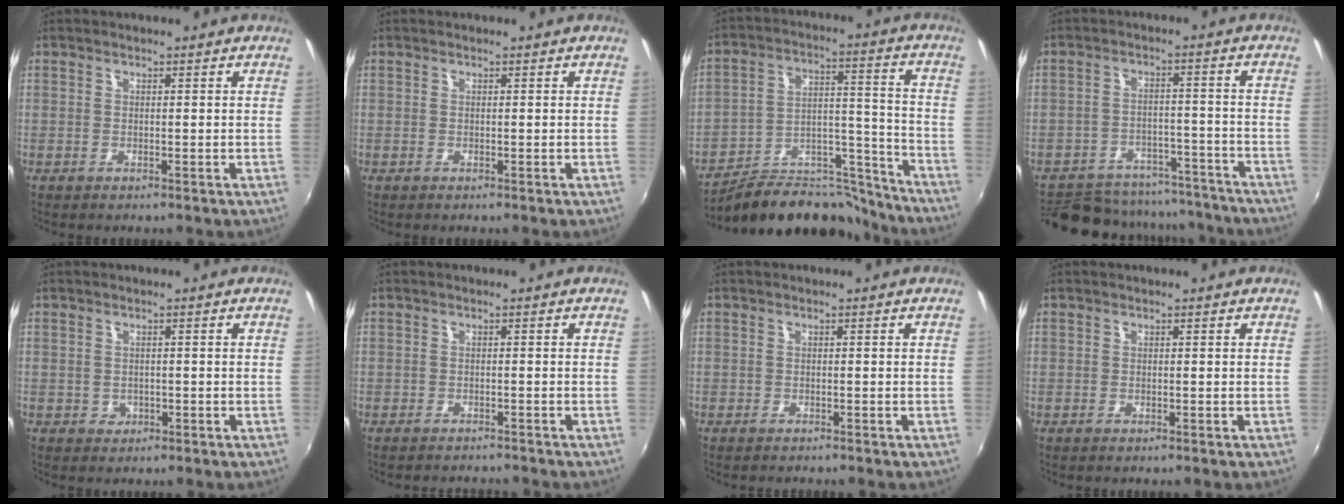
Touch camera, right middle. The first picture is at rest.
{"total": 0.0}
{"total": 16.4, "force": [-14.3, 6.6, 4.7], "torque": [-0.065, 0.059, -0.207]}
{"total": 21.6, "force": [-18.5, 8.7, 7.1], "torque": [-0.157, 0.028, -0.232]}
{"total": 1.4, "force": [-0.3, 1.4, 0.2], "torque": [-0.002, -0.001, -0.002]}
{"total": 3.9, "force": [-3.7, 0.7, 1.0], "torque": [-0.030, -0.011, -0.054]}
{"total": 1.1, "force": [-1.0, 0.2, 0.2], "torque": [-0.007, -0.007, -0.018]}
{"total": 0.0}